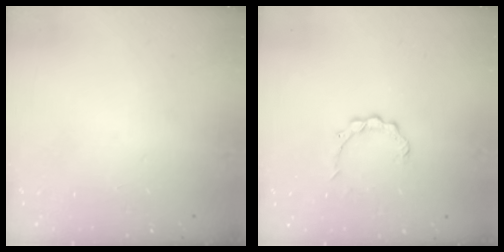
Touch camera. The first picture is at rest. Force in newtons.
{"total": 3.8, "press": 3.8, "slide": 0.3}